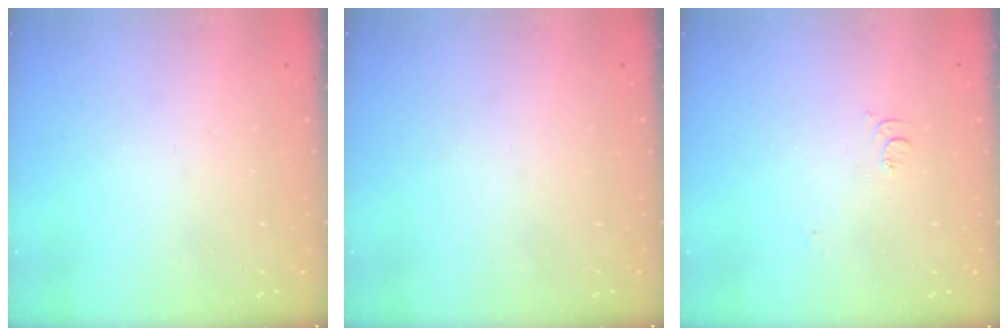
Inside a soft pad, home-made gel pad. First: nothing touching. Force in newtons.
{"total": 0.0}
{"total": 5.2, "press": 5.1, "slide": 0.6}